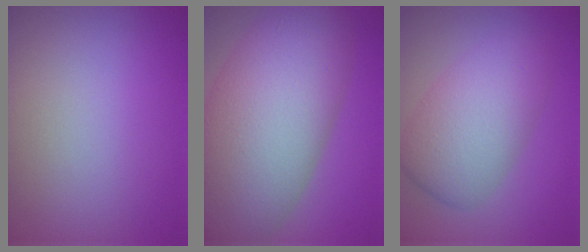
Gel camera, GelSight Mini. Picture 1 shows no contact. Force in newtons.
{"total": 13.3, "press": 13.3, "slide": 0.5}
{"total": 5.9, "press": 5.9, "slide": 0.1}